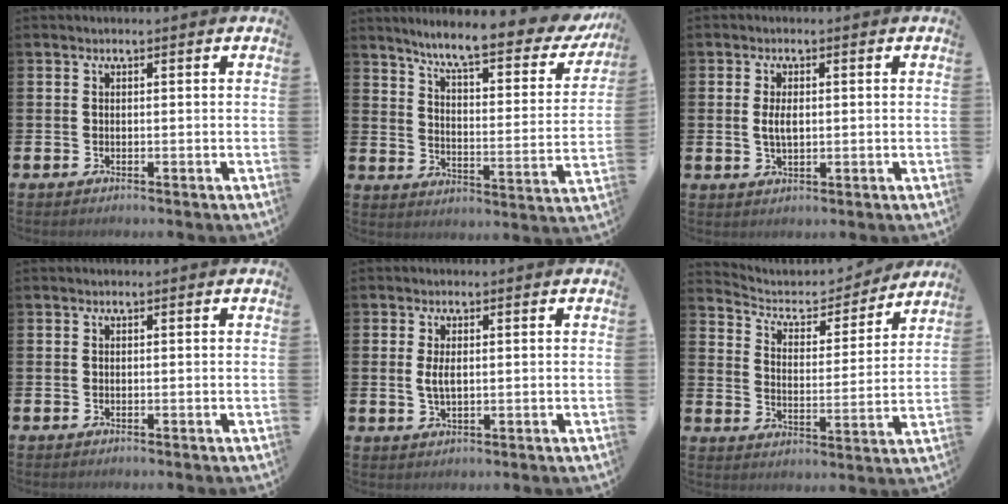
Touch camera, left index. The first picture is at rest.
{"total": 8.2, "force": [7.1, 1.0, 3.9], "torque": [-0.091, -0.055, 0.112]}
{"total": 2.8, "force": [0.2, 1.5, 2.4], "torque": [-0.035, 0.001, -0.001]}
{"total": 0.0}
{"total": 2.5, "force": [0.4, 1.1, 2.2], "torque": [-0.039, 0.002, 0.003]}
{"total": 5.9, "force": [5.4, 2.2, 0.8], "torque": [-0.044, -0.045, 0.089]}